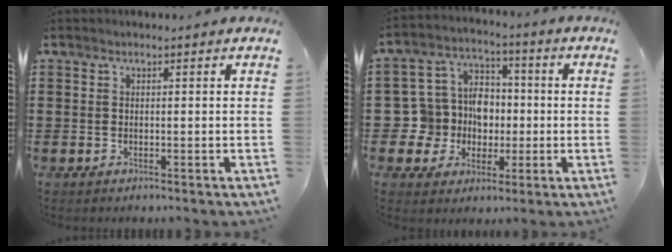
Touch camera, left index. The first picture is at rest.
{"total": 8.8, "force": [0.0, 8.4, 2.3], "torque": [-0.101, -0.005, 0.002]}